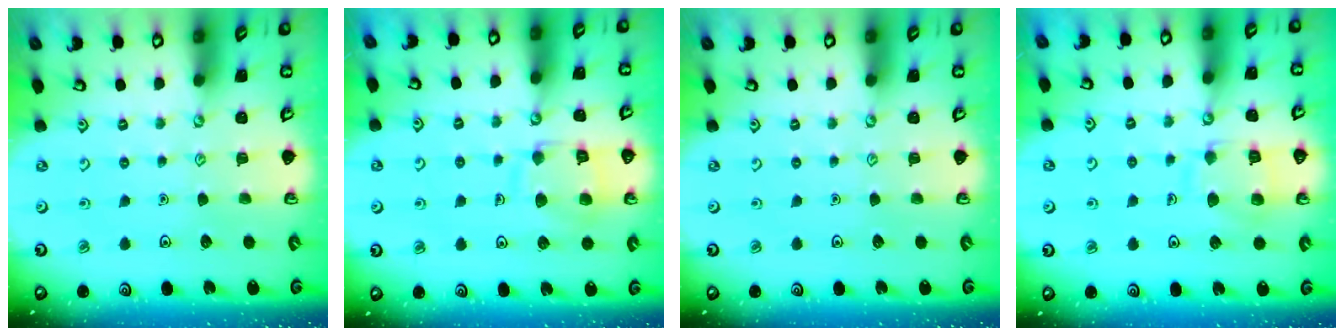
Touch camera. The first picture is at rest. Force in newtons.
{"total": 11.4, "press": 11.3, "slide": 1.0}
{"total": 0.0}
{"total": 10.3, "press": 10.3, "slide": 0.9}